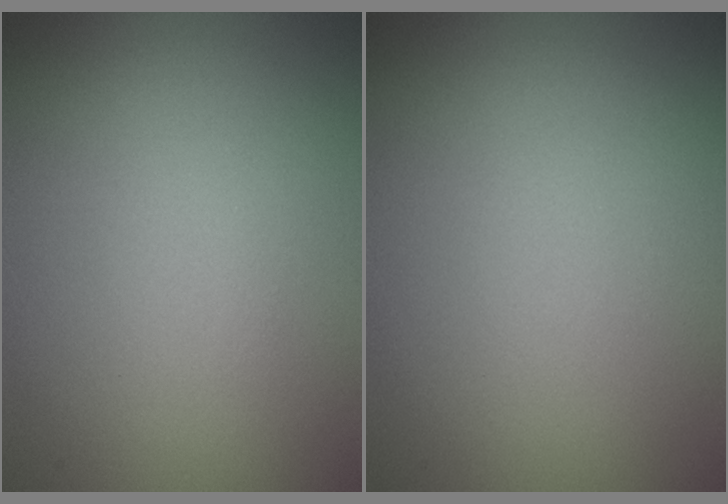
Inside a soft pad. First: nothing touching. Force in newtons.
{"total": 0.0}